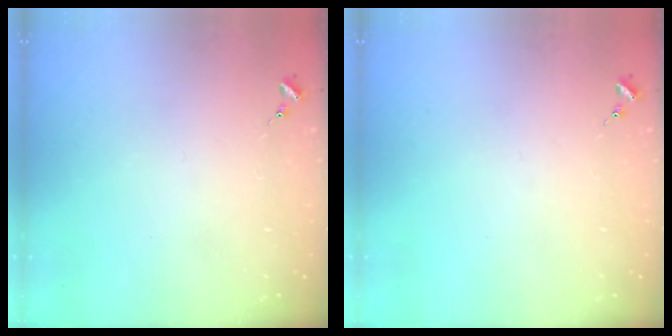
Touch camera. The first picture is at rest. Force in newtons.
{"total": 0.0}